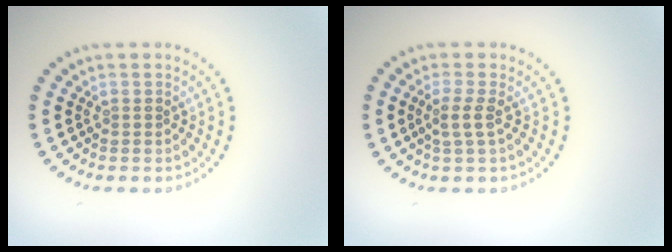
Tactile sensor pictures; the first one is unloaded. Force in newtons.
{"total": 1.8, "press": 1.4, "slide": 1.1}